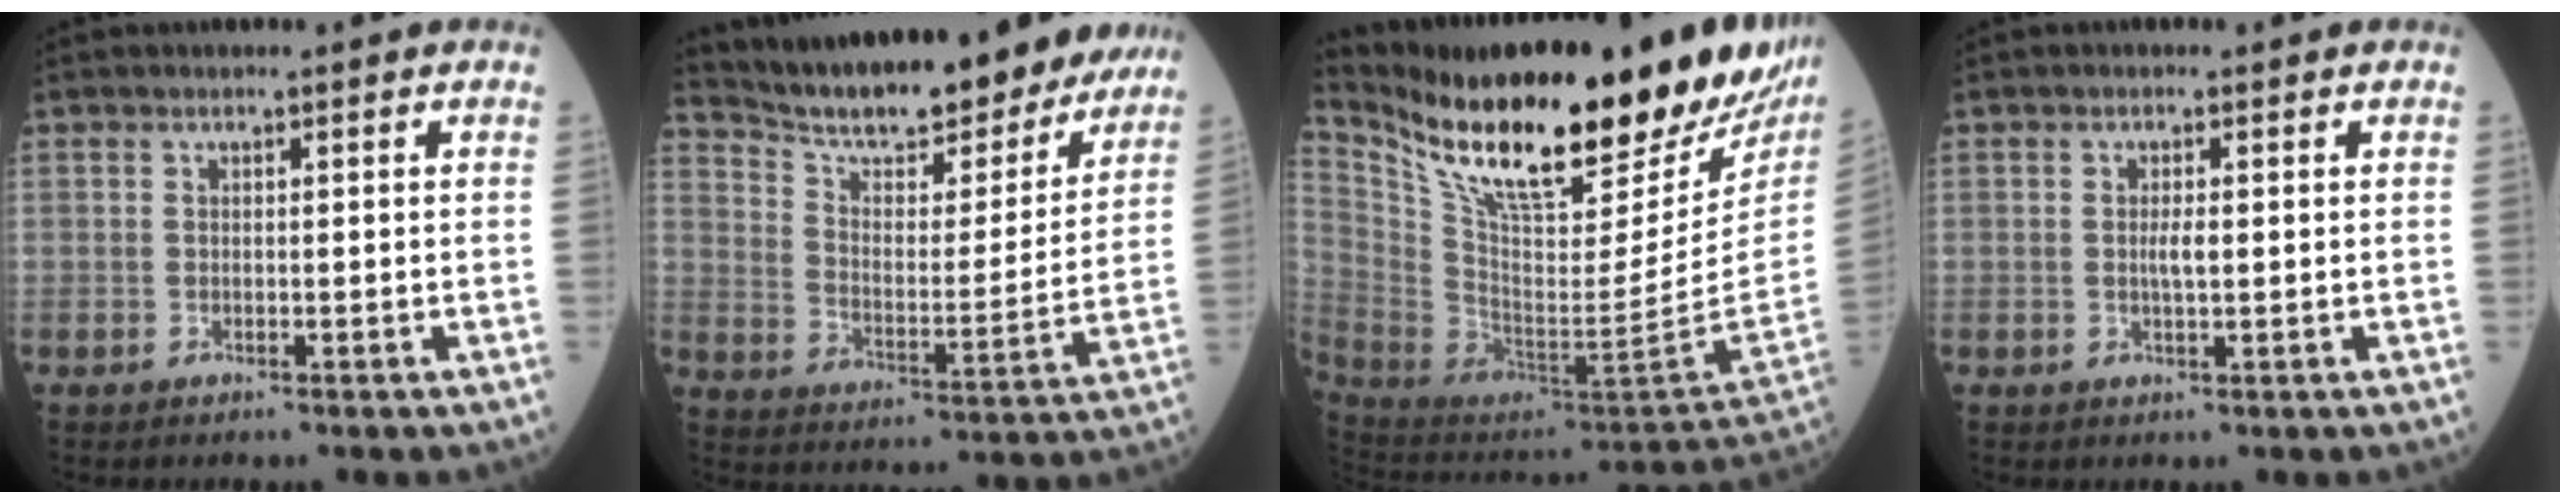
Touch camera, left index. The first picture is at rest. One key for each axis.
{"total": 21.4, "fx": 19.4, "fy": 3.7, "fz": 8.2, "tx": -0.127, "ty": -0.019, "tz": 0.279}
{"total": 33.8, "fx": 25.4, "fy": 7.2, "fz": 21.0, "tx": -0.362, "ty": -0.050, "tz": 0.379}
{"total": 1.8, "fx": 0.1, "fy": 0.3, "fz": 1.8, "tx": -0.038, "ty": 0.000, "tz": 0.003}